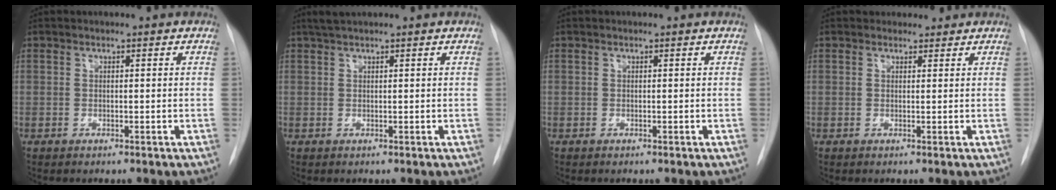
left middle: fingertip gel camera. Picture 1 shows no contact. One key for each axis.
{"total": 1.9, "fx": 1.6, "fy": -0.1, "fz": 1.0, "tx": -0.023, "ty": 0.013, "tz": 0.031}
{"total": 0.0}
{"total": 1.7, "fx": 1.5, "fy": 0.9, "fz": -0.1, "tx": 0.003, "ty": 0.008, "tz": 0.019}